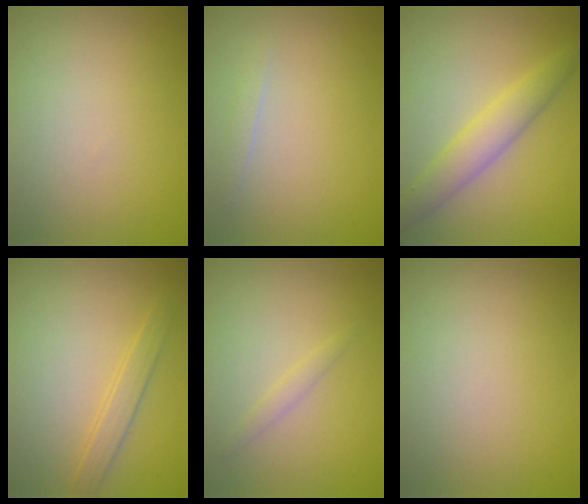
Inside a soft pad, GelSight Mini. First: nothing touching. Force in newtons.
{"total": 0.8, "press": 0.8, "slide": 0.1}
{"total": 3.7, "press": 3.7, "slide": 0.1}
{"total": 1.8, "press": 1.8, "slide": 0.1}
{"total": 1.0, "press": 1.0, "slide": 0.1}
{"total": 0.0}